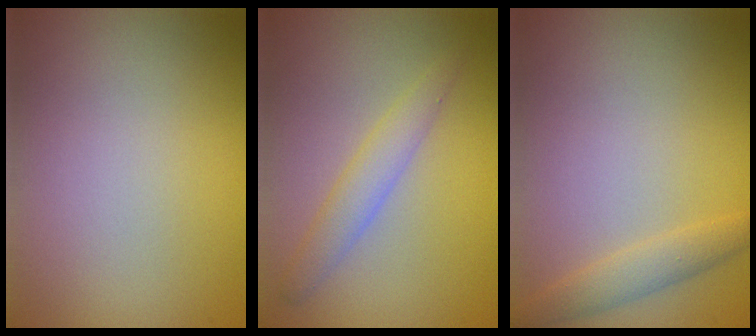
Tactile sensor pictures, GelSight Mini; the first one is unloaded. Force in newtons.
{"total": 2.3, "press": 2.3, "slide": 0.0}
{"total": 1.8, "press": 1.8, "slide": 0.2}